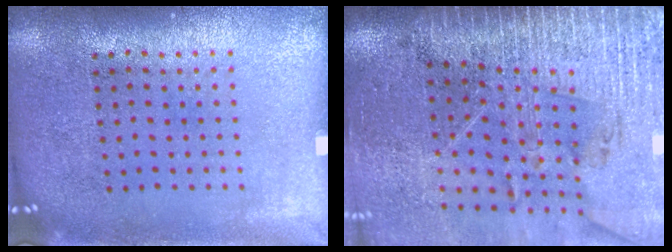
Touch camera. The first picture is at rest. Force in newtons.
{"total": 3.5, "press": 3.2, "slide": 1.4}